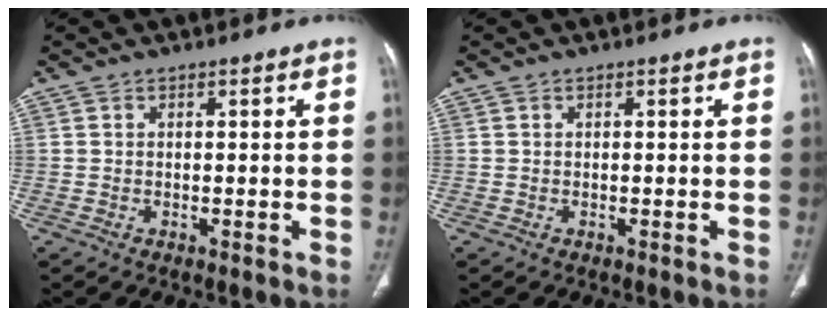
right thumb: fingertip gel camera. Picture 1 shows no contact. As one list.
[{"total": 0.0}]